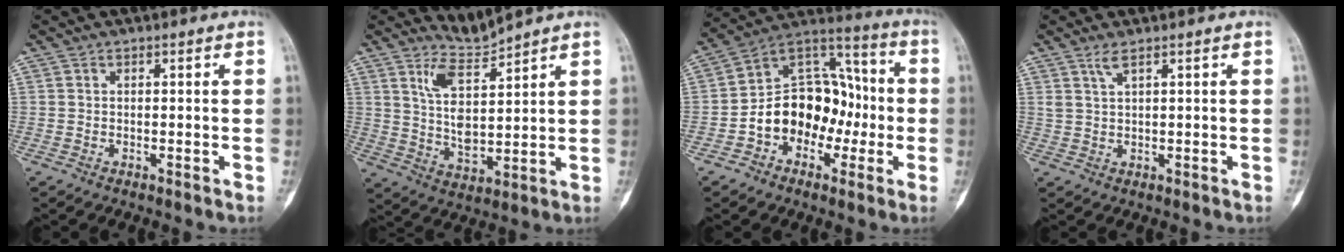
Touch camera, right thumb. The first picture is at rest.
{"total": 5.6, "force": [5.2, 0.6, 1.8], "torque": [-0.034, -0.062, 0.117]}
{"total": 16.5, "force": [-3.7, 12.2, 10.5], "torque": [-0.122, 0.062, -0.067]}
{"total": 2.2, "force": [1.5, 0.1, 1.6], "torque": [-0.040, -0.008, 0.036]}